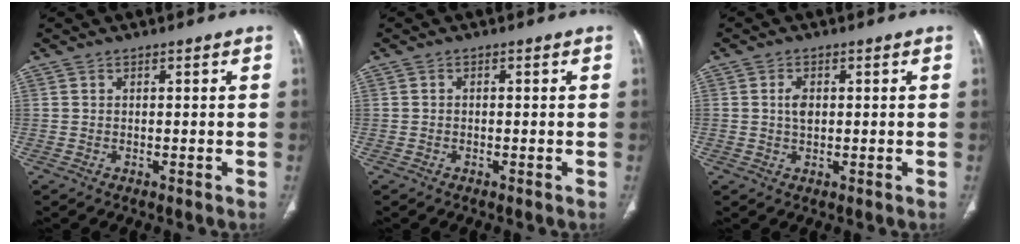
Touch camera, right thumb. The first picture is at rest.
{"total": 0.0}
{"total": 2.7, "force": [0.4, 1.7, 2.1], "torque": [-0.036, 0.000, 0.006]}